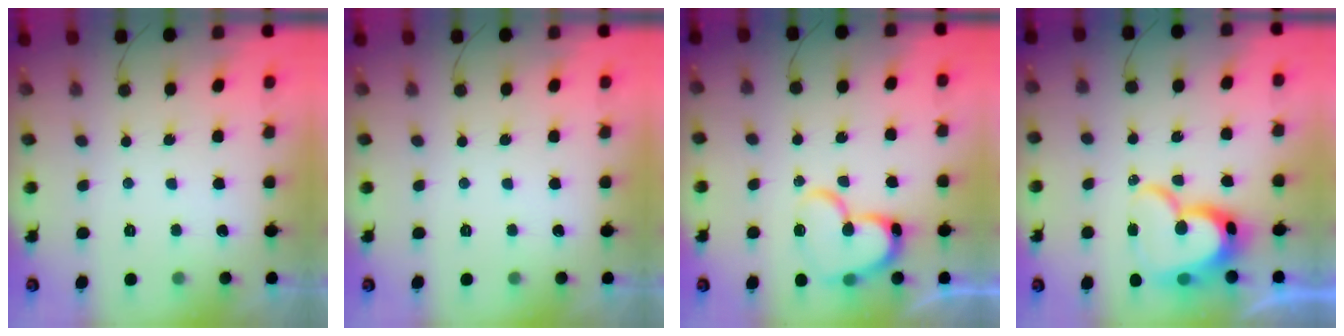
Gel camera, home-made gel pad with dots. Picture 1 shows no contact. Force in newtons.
{"total": 0.0}
{"total": 15.0, "press": 14.8, "slide": 1.8}
{"total": 19.0, "press": 18.9, "slide": 1.9}